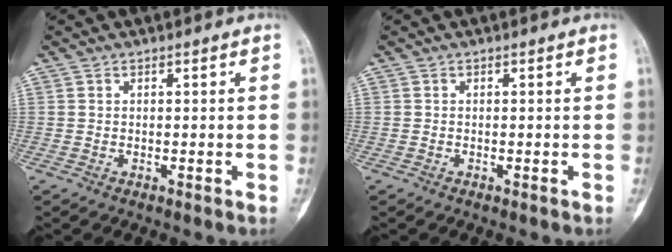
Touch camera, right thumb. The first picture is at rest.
{"total": 0.0}